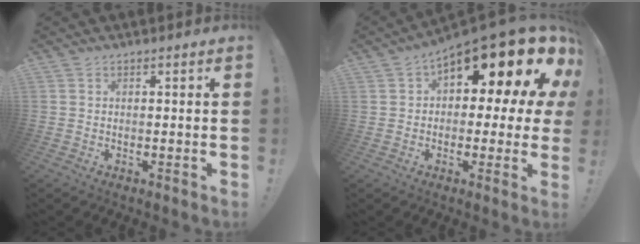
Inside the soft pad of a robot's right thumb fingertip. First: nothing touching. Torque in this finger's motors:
{"motor_torque": [0.94, 2.82, 0.42, 0.23, 0.14]}